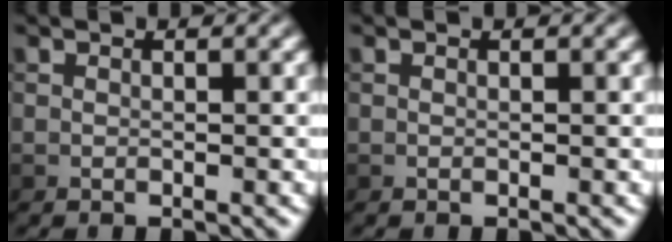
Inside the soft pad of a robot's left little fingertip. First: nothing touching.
{"total": 0.0}